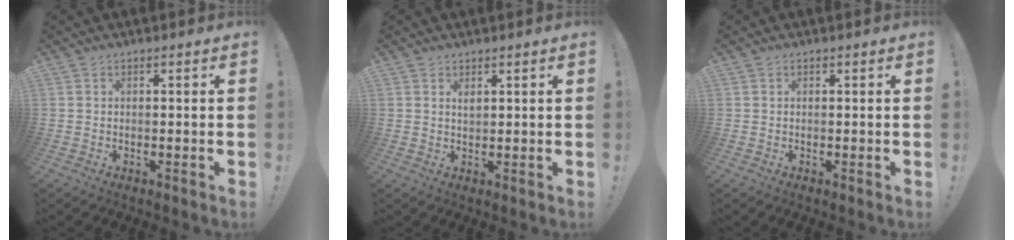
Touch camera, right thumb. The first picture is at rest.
{"total": 1.4, "force": [0.9, 0.5, 0.9], "torque": [-0.010, -0.005, 0.015]}
{"total": 0.0}